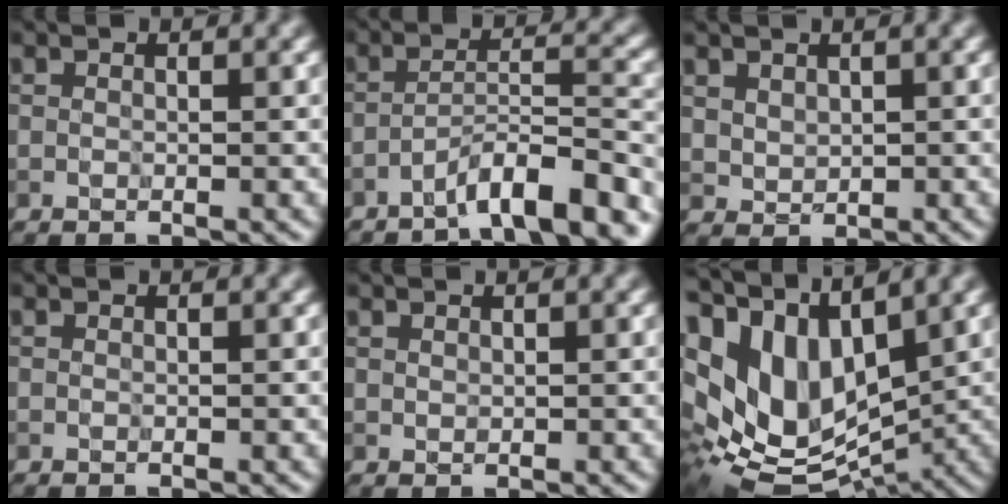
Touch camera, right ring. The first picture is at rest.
{"total": 6.2, "force": [-4.7, 0.9, 4.0], "torque": [-0.057, 0.012, -0.082]}
{"total": 1.8, "force": [1.0, 1.3, 0.7], "torque": [-0.014, -0.003, 0.025]}
{"total": 0.0}
{"total": 0.7, "force": [0.7, 0.2, -0.1], "torque": [0.000, -0.001, 0.015]}
{"total": 13.5, "force": [1.7, 8.2, 10.5], "torque": [-0.209, -0.007, 0.053]}